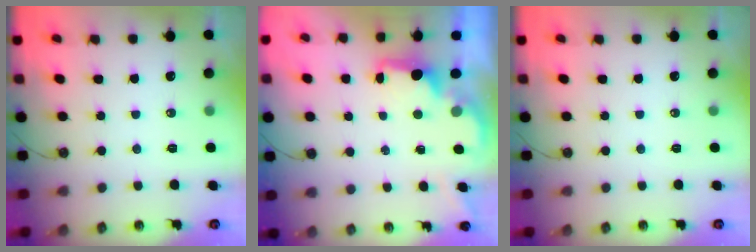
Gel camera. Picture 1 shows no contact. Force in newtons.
{"total": 1.6, "press": 1.5, "slide": 0.6}
{"total": 0.0}